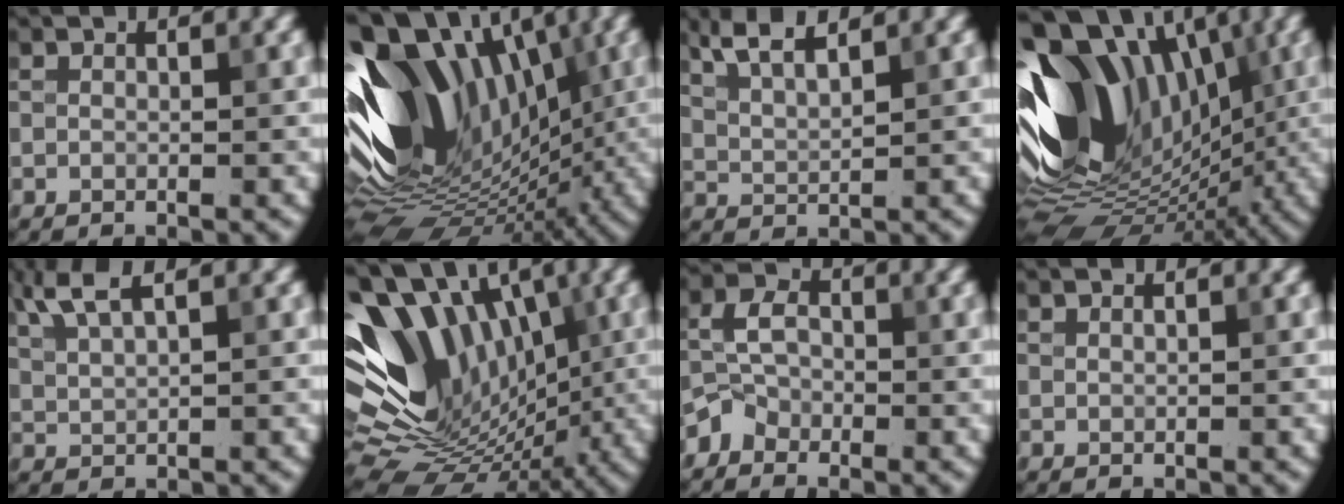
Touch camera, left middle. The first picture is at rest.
{"total": 16.0, "force": [1.8, 10.2, 12.2], "torque": [-0.231, 0.024, 0.020]}
{"total": 3.6, "force": [2.8, 0.8, 2.1], "torque": [-0.044, 0.010, 0.055]}
{"total": 14.9, "force": [1.5, 10.3, 10.7], "torque": [-0.193, 0.022, 0.012]}
{"total": 3.3, "force": [2.3, 0.8, 2.2], "torque": [-0.048, 0.010, 0.051]}
{"total": 15.9, "force": [2.3, 11.5, 10.8], "torque": [-0.173, 0.012, 0.059]}
{"total": 2.4, "force": [-1.7, 1.5, 0.6], "torque": [-0.013, 0.008, -0.043]}
{"total": 0.0}